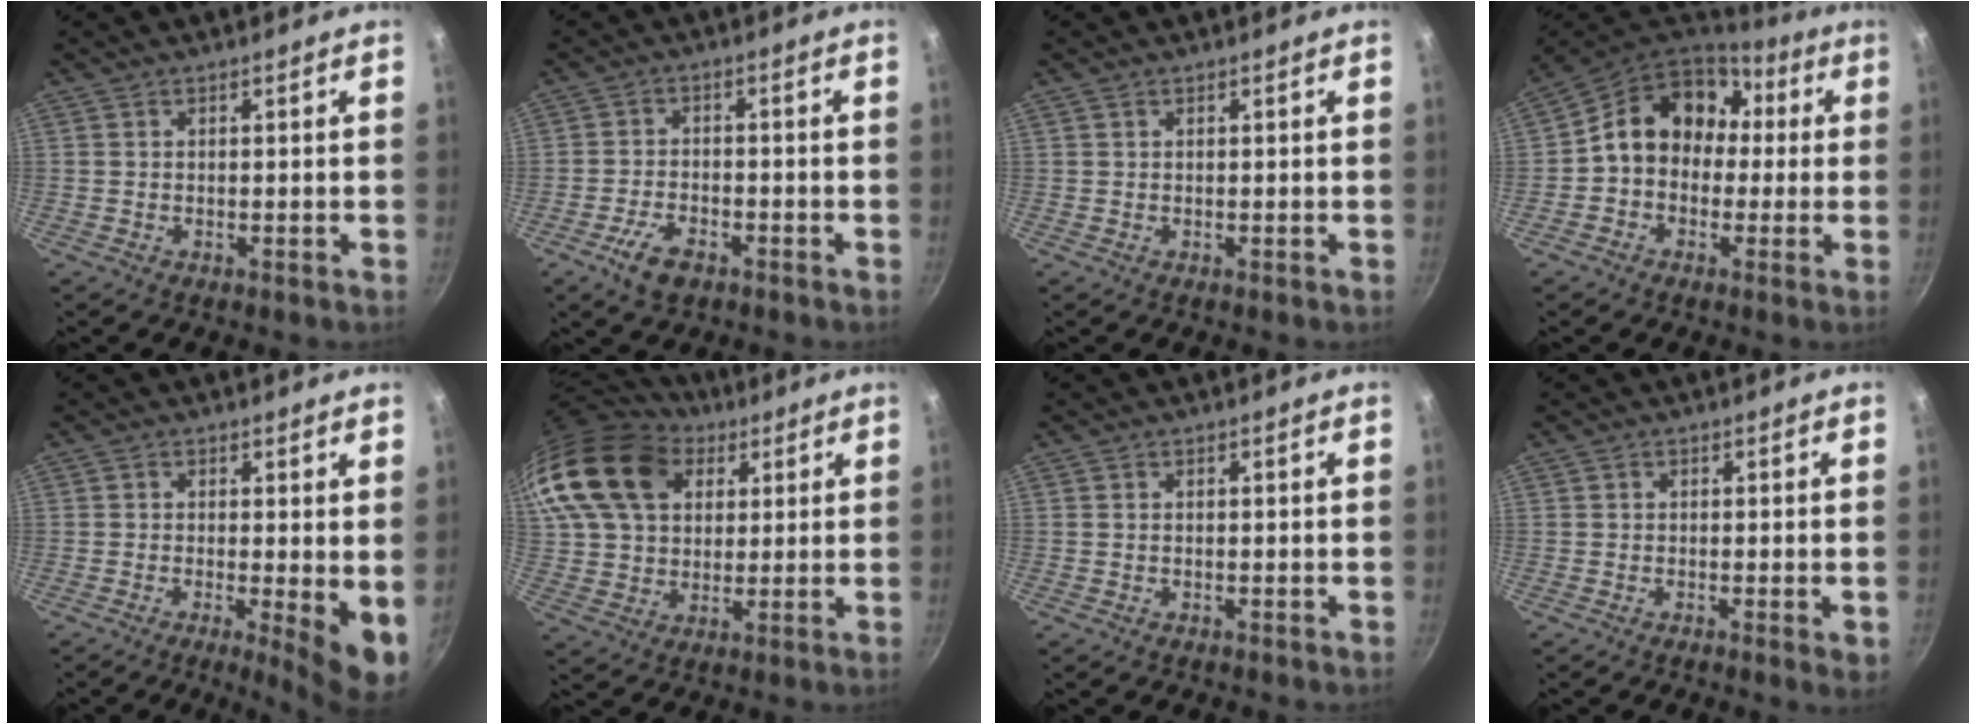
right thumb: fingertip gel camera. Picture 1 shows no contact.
{"total": 5.8, "force": [-3.4, 2.8, 3.7], "torque": [-0.072, 0.016, -0.062]}
{"total": 0.0}
{"total": 14.2, "force": [1.3, 11.7, 7.8], "torque": [-0.087, 0.045, 0.002]}
{"total": 7.2, "force": [-0.5, 1.7, 6.9], "torque": [-0.087, -0.017, -0.006]}
{"total": 24.8, "force": [9.9, 17.7, 14.3], "torque": [-0.300, 0.020, 0.178]}
{"total": 0.0}
{"total": 2.1, "force": [-0.5, 0.3, 2.0], "torque": [-0.032, -0.008, -0.009]}